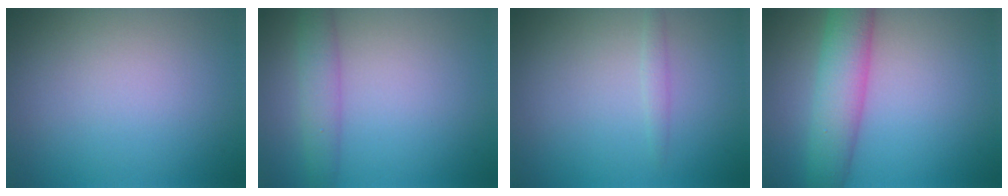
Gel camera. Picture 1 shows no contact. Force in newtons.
{"total": 2.8, "press": 2.8, "slide": 0.1}
{"total": 0.8, "press": 0.8, "slide": 0.0}
{"total": 5.9, "press": 5.9, "slide": 0.2}